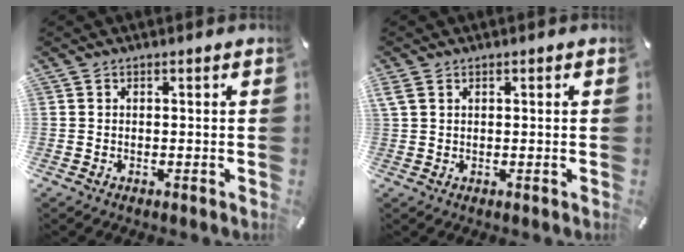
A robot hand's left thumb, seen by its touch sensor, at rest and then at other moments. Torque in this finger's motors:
{"motor_torque": [2.29, 2.17, 1.88, -0.89, 0.32]}